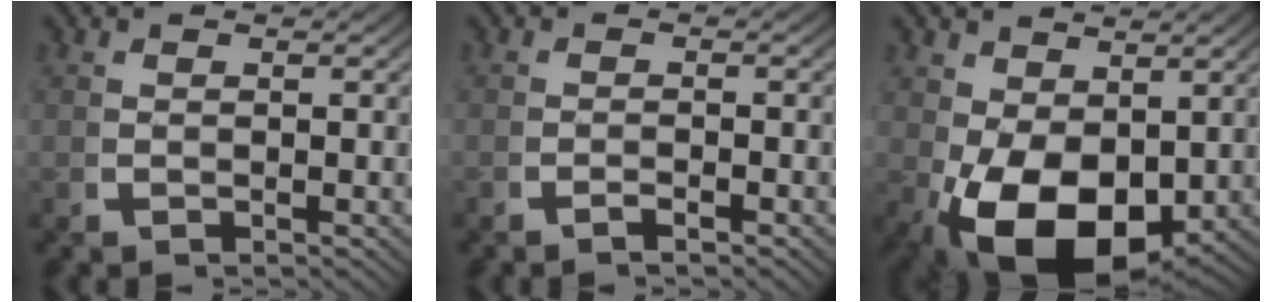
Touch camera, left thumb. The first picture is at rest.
{"total": 1.0, "force": [-0.8, 0.1, 0.5], "torque": [-0.010, 0.003, -0.022]}
{"total": 9.8, "force": [-1.7, 6.1, 7.4], "torque": [-0.149, -0.060, 0.008]}